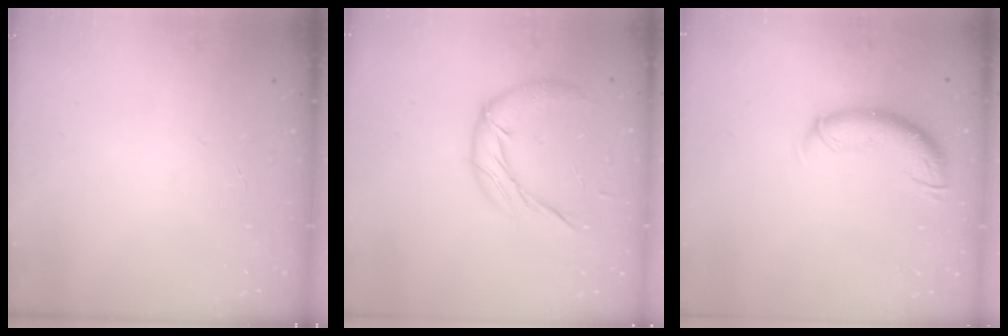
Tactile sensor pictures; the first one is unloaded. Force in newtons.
{"total": 12.0, "press": 11.9, "slide": 0.7}
{"total": 10.6, "press": 10.6, "slide": 1.0}